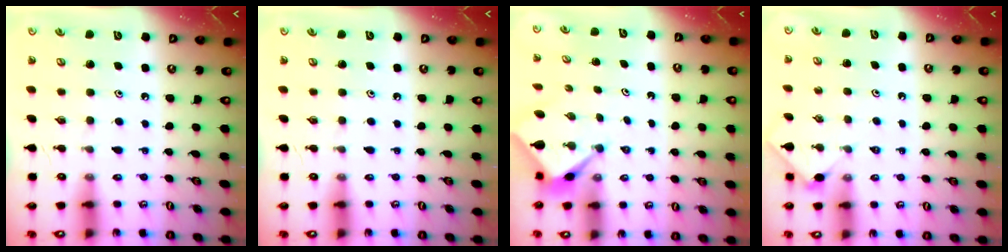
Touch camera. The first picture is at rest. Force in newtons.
{"total": 0.0}
{"total": 2.7, "press": 2.7, "slide": 0.0}
{"total": 3.6, "press": 3.6, "slide": 0.6}